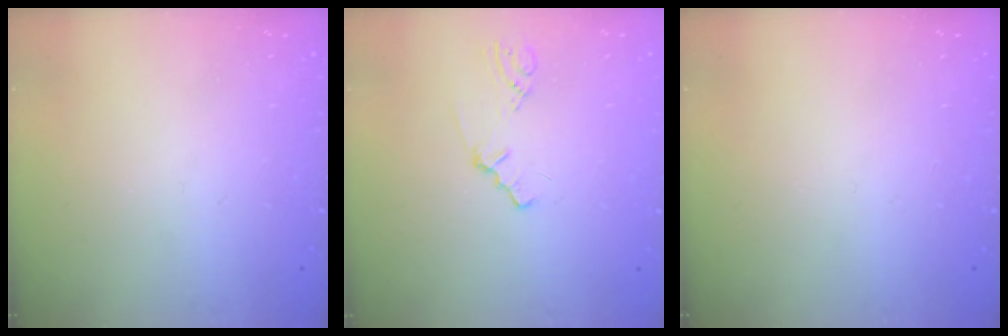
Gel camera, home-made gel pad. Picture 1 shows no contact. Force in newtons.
{"total": 0.7, "press": 0.7, "slide": 0.3}
{"total": 0.0}